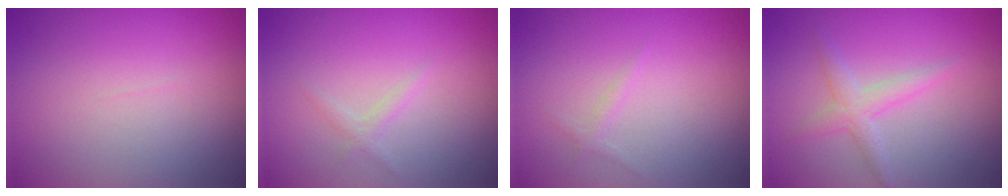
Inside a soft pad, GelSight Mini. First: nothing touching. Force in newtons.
{"total": 0.9, "press": 0.9, "slide": 0.1}
{"total": 0.6, "press": 0.6, "slide": 0.1}
{"total": 2.1, "press": 2.1, "slide": 0.1}